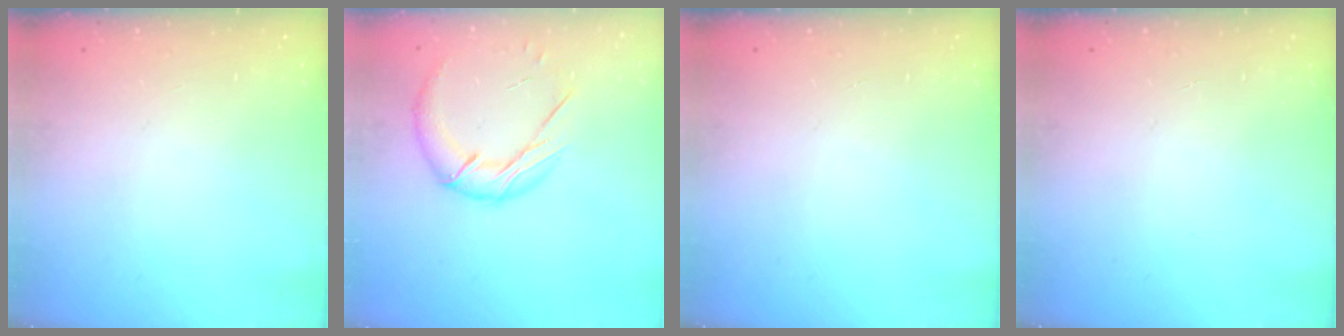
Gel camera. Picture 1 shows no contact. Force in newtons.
{"total": 13.0, "press": 12.9, "slide": 1.2}
{"total": 0.0}
{"total": 0.0}